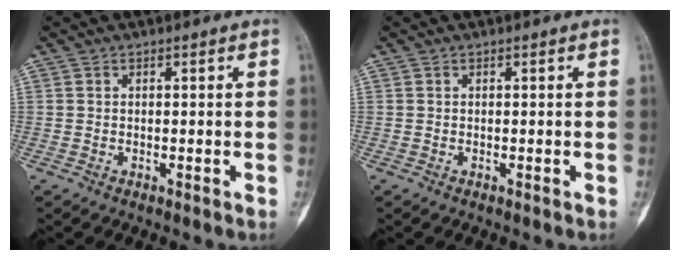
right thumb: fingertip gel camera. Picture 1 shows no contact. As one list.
[{"total": 0.0}]